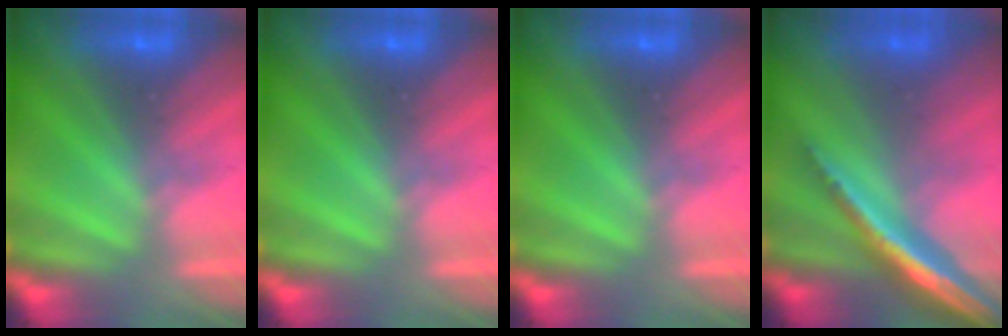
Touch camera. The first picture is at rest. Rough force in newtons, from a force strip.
{"total": 0.0}
{"total": 0.0}
{"total": 1.8}